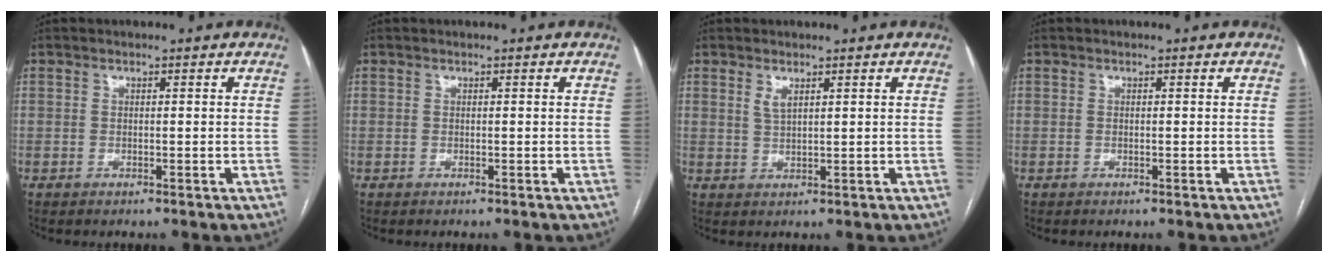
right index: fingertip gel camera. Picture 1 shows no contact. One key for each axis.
{"total": 0.0}
{"total": 1.9, "fx": 1.1, "fy": 0.5, "fz": 1.4, "tx": -0.030, "ty": -0.004, "tz": 0.026}
{"total": 0.0}